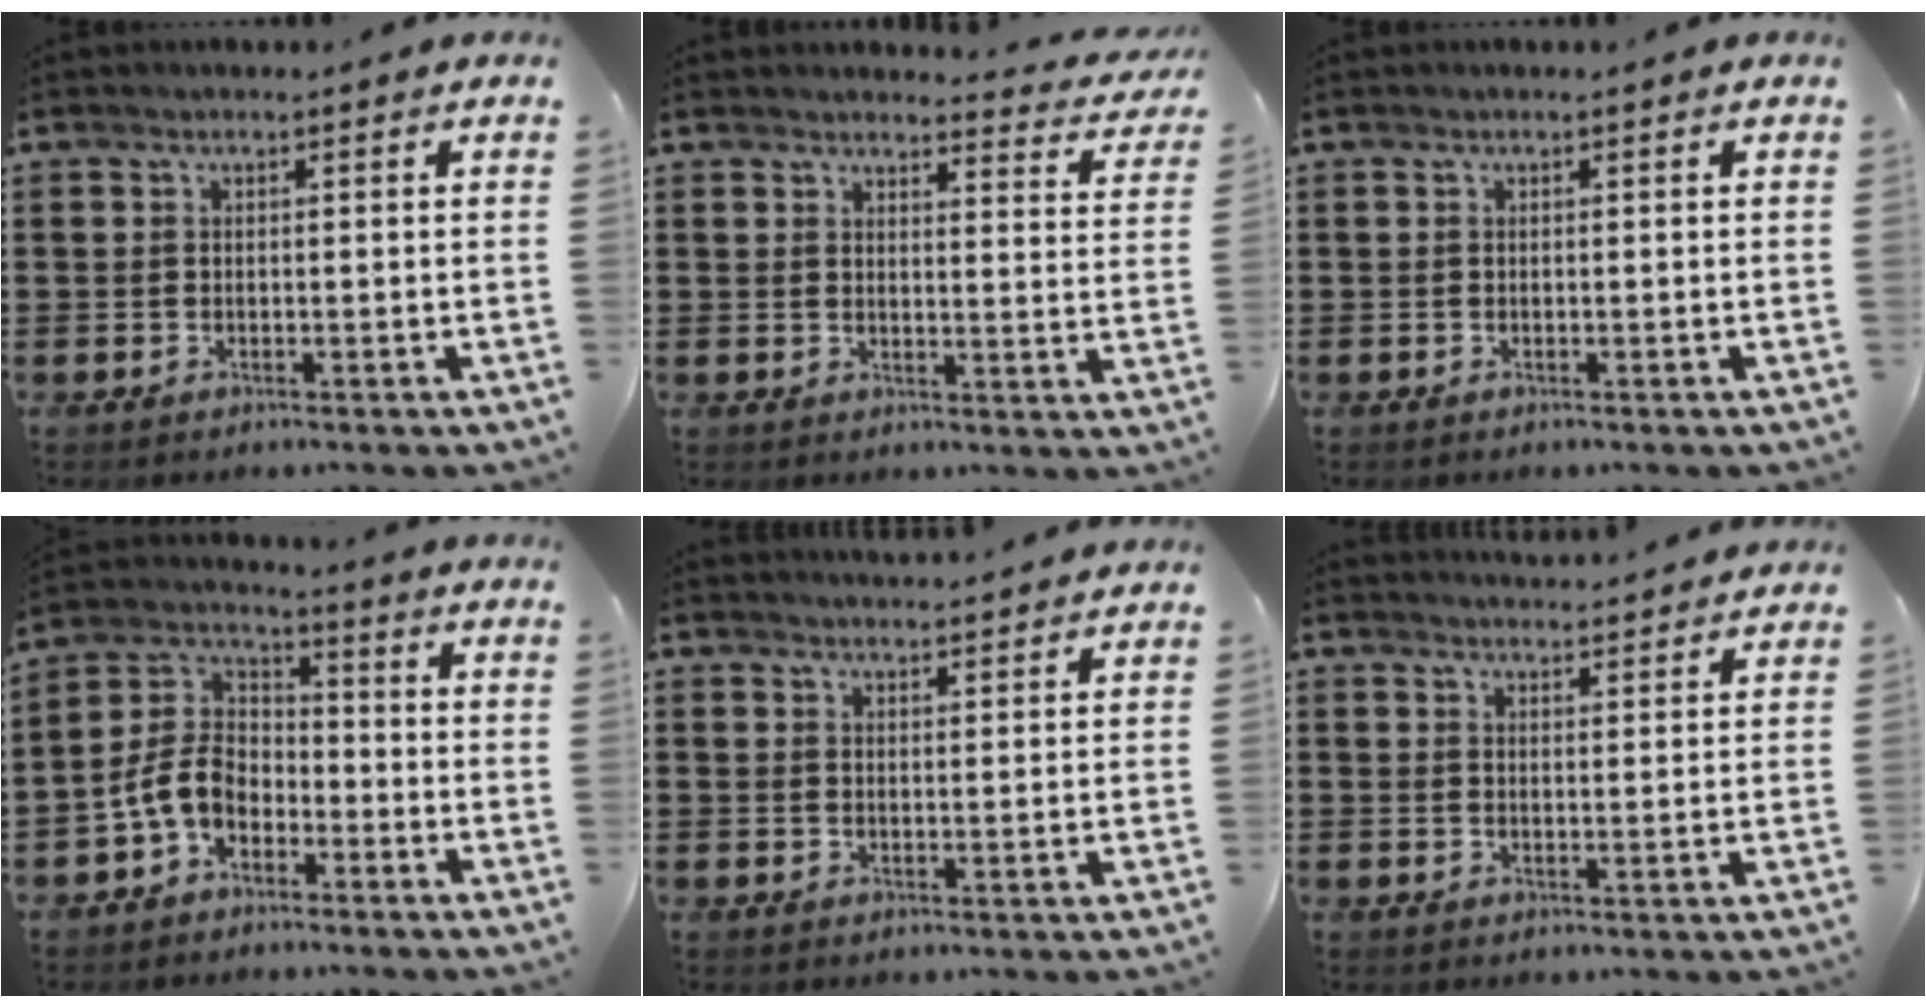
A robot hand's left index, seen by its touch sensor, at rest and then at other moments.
{"total": 3.2, "force": [3.1, 0.4, 0.7], "torque": [-0.021, -0.016, 0.054]}
{"total": 0.0}
{"total": 7.1, "force": [-3.5, 4.7, 4.0], "torque": [-0.112, 0.002, -0.075]}
{"total": 2.5, "force": [2.5, -0.2, -0.1], "torque": [-0.006, -0.007, 0.048]}
{"total": 2.9, "force": [2.9, -0.2, -0.1], "torque": [0.001, -0.017, 0.052]}